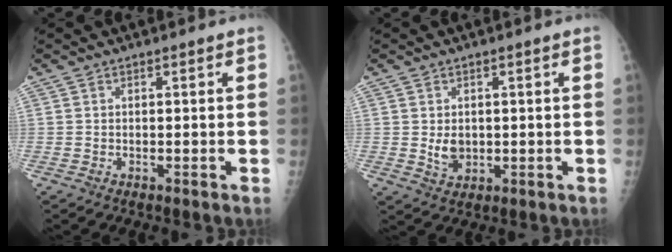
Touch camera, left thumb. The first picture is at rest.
{"total": 3.0, "force": [0.0, 2.3, 1.9], "torque": [-0.024, -0.003, 0.006]}